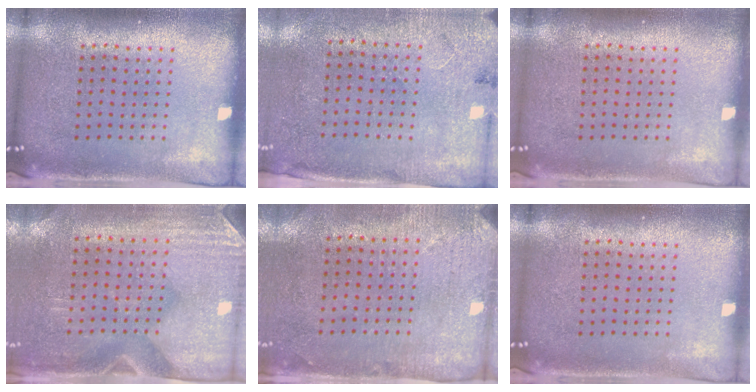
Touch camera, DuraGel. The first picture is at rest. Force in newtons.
{"total": 2.6, "press": 2.2, "slide": 1.5}
{"total": 0.0}
{"total": 2.9, "press": 2.5, "slide": 1.5}
{"total": 2.9, "press": 2.4, "slide": 1.7}
{"total": 0.0}